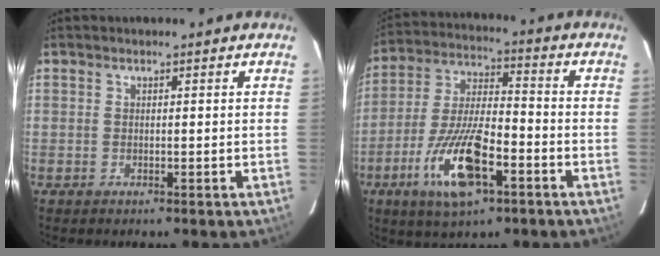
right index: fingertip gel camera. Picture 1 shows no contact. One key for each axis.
{"total": 14.0, "fx": -6.3, "fy": 3.8, "fz": 11.9, "tx": -0.240, "ty": -0.007, "tz": -0.113}